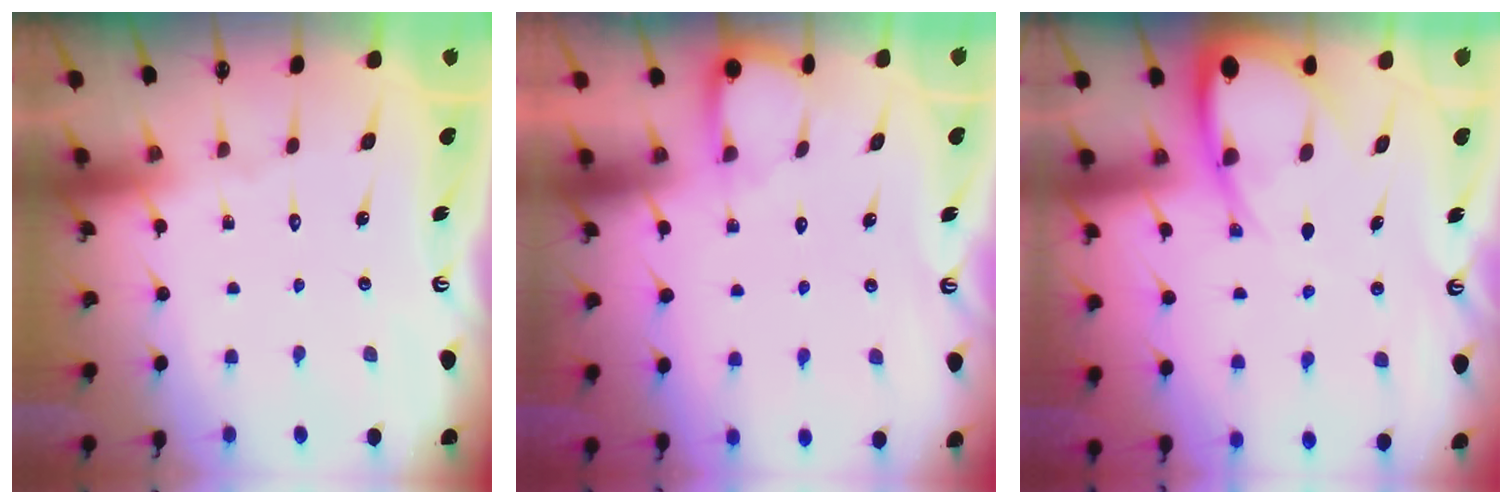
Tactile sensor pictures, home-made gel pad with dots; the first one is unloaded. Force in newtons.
{"total": 2.8, "press": 2.8, "slide": 0.1}
{"total": 8.4, "press": 8.4, "slide": 0.8}